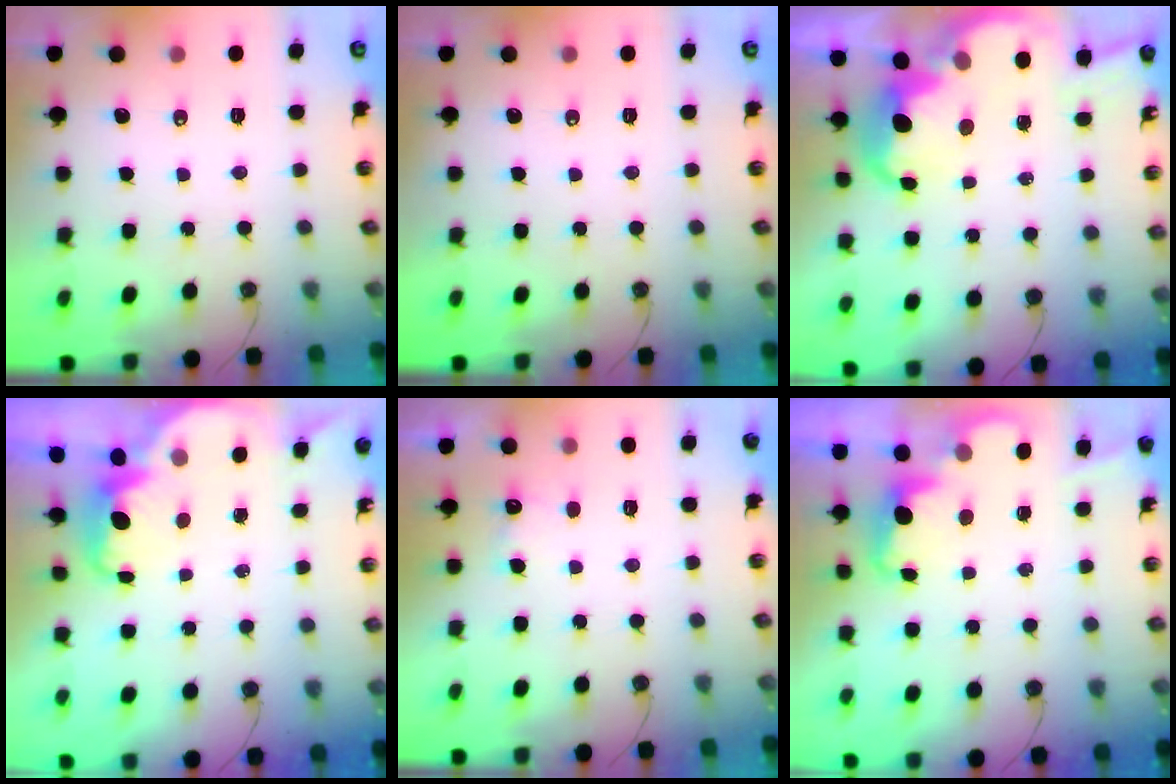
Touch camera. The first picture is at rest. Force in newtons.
{"total": 0.0}
{"total": 7.9, "press": 7.9, "slide": 0.6}
{"total": 2.2, "press": 2.1, "slide": 0.6}
{"total": 4.3, "press": 4.1, "slide": 1.2}
{"total": 2.3, "press": 2.2, "slide": 0.5}